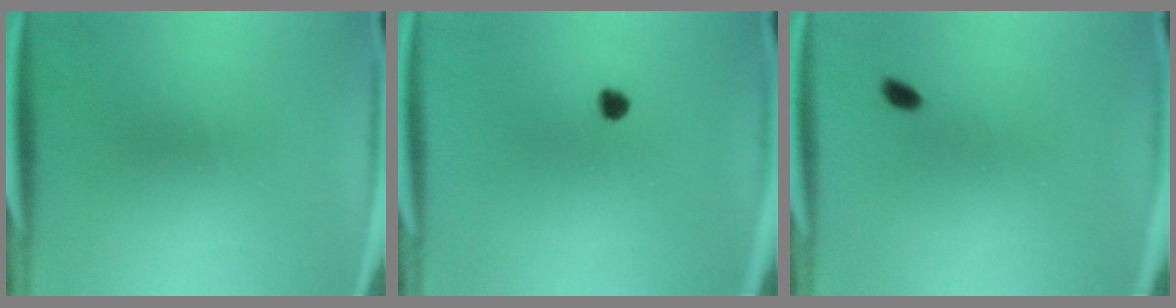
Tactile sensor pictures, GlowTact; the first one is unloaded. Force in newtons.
{"total": 1.9}
{"total": 1.4}